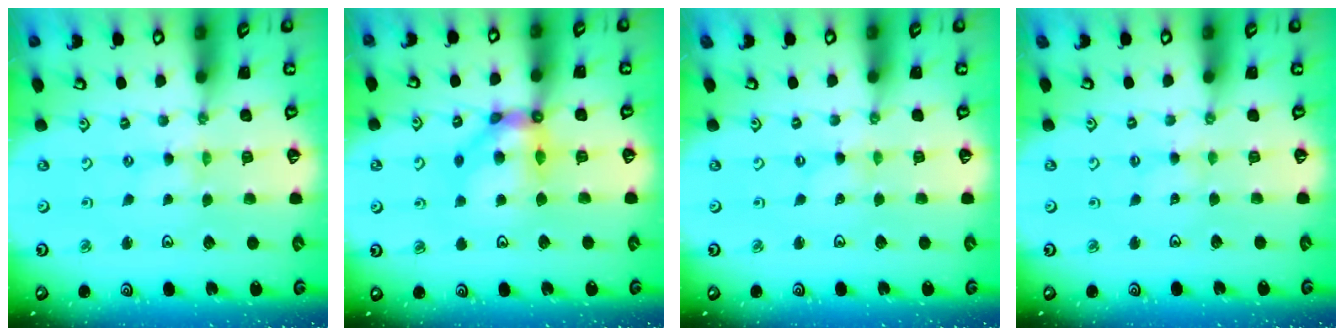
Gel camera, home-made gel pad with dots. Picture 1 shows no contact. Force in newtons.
{"total": 11.3, "press": 11.1, "slide": 2.0}
{"total": 0.0}
{"total": 1.7, "press": 1.7, "slide": 0.4}